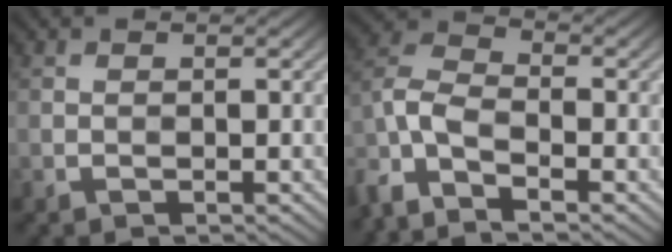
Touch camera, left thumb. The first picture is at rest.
{"total": 7.3, "force": [-5.3, 2.5, 4.3], "torque": [-0.104, -0.007, -0.127]}